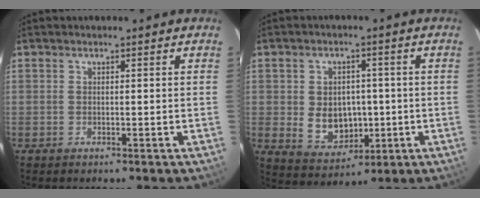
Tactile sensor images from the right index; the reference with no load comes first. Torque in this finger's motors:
{"motor_torque": [0.51, -0.30, 0.36, 0.04]}